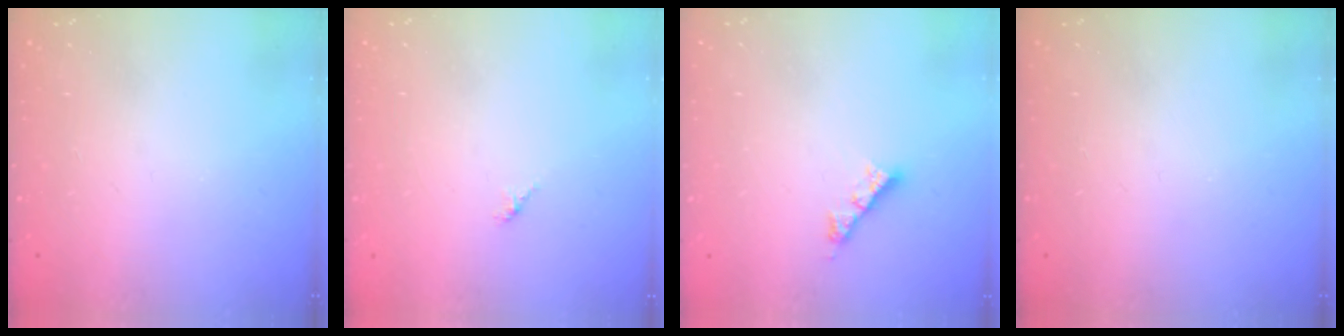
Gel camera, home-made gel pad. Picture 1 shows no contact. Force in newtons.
{"total": 1.5, "press": 1.4, "slide": 0.4}
{"total": 4.1, "press": 4.0, "slide": 0.3}
{"total": 0.0}